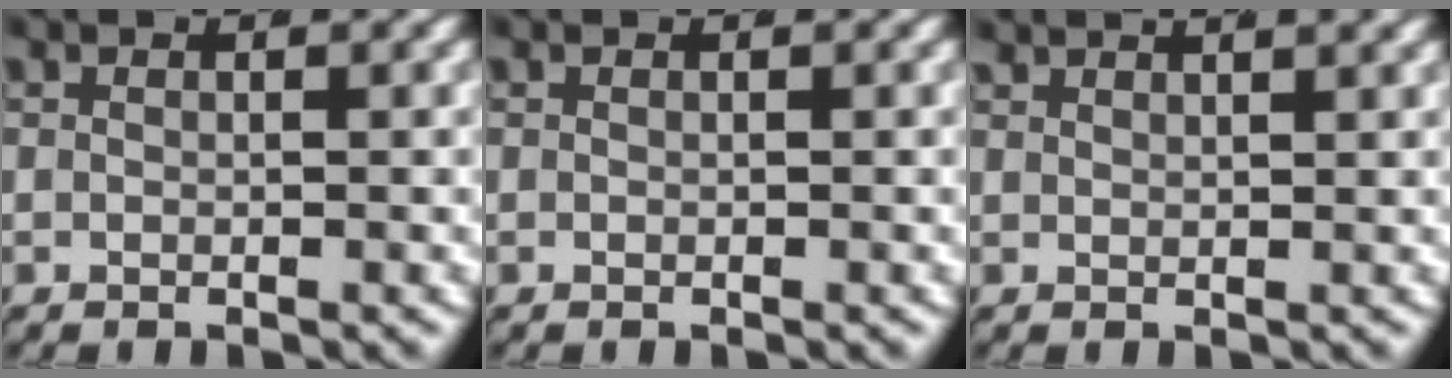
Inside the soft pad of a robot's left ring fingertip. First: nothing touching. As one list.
[{"total": 0.0}, {"total": 2.1, "force": [2.0, -0.1, 0.6], "torque": [0.000, 0.009, 0.033]}]